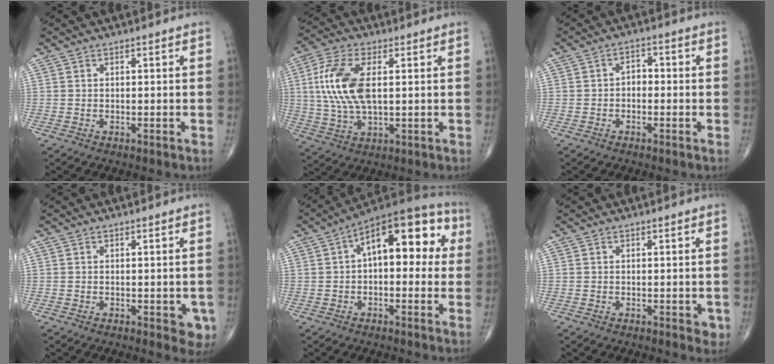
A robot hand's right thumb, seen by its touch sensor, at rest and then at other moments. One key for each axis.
{"total": 12.8, "fx": 1.9, "fy": 6.1, "fz": 11.1, "tx": -0.245, "ty": 0.001, "tz": 0.038}
{"total": 2.7, "fx": -0.7, "fy": 2.0, "fz": 1.7, "tx": -0.013, "ty": 0.018, "tz": -0.022}
{"total": 4.0, "fx": -1.0, "fy": 2.1, "fz": 3.3, "tx": -0.013, "ty": -0.003, "tz": -0.010}
{"total": 16.6, "fx": 3.1, "fy": 8.4, "fz": 14.0, "tx": -0.158, "ty": 0.043, "tz": 0.036}
{"total": 2.0, "fx": -0.2, "fy": 1.2, "fz": 1.6, "tx": -0.010, "ty": -0.002, "tz": -0.002}